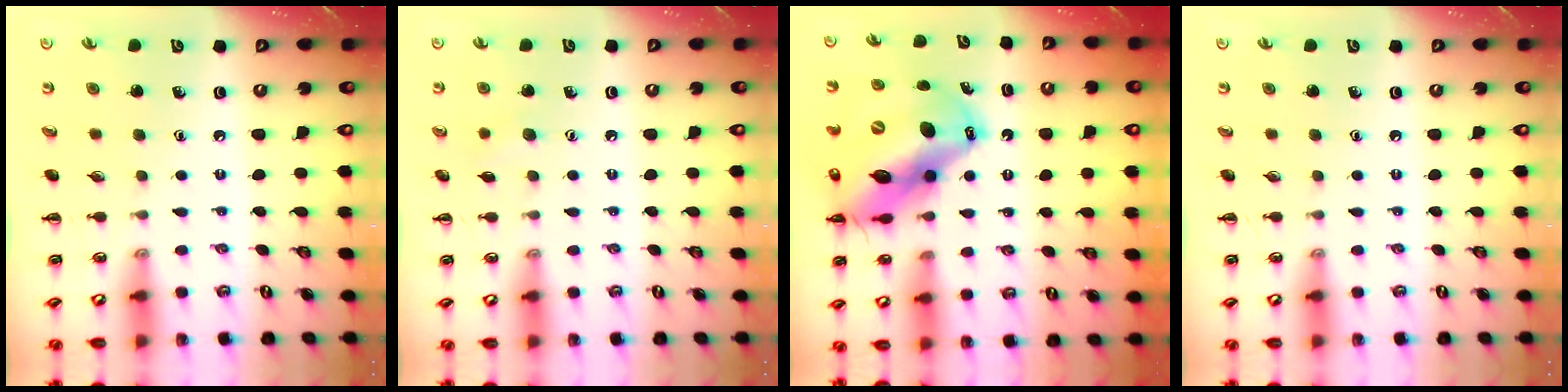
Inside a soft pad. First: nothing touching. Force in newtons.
{"total": 5.0, "press": 4.8, "slide": 1.3}
{"total": 19.8, "press": 18.9, "slide": 5.6}
{"total": 0.0}